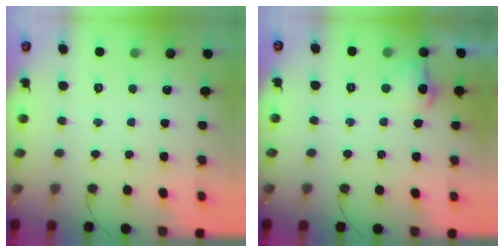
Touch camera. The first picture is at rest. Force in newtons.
{"total": 8.2, "press": 8.2, "slide": 0.8}